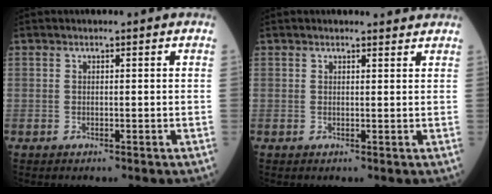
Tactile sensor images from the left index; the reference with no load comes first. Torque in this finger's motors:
{"motor_torque": [0.03, -0.03, 0.02, -0.01]}